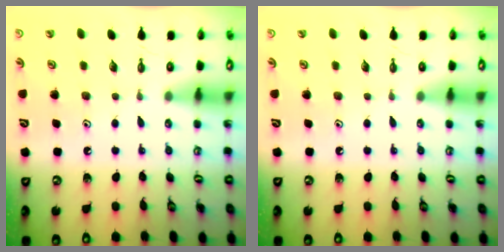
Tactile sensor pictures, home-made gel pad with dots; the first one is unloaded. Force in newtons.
{"total": 0.0}